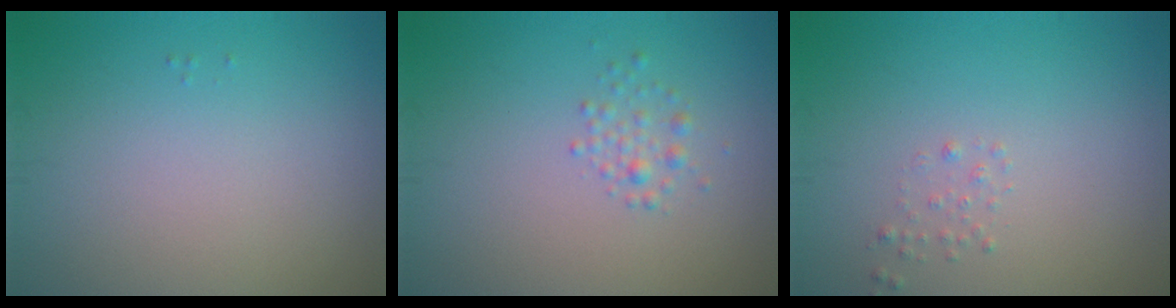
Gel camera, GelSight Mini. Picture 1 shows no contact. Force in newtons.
{"total": 1.3, "press": 1.3, "slide": 0.0}
{"total": 0.6, "press": 0.6, "slide": 0.1}